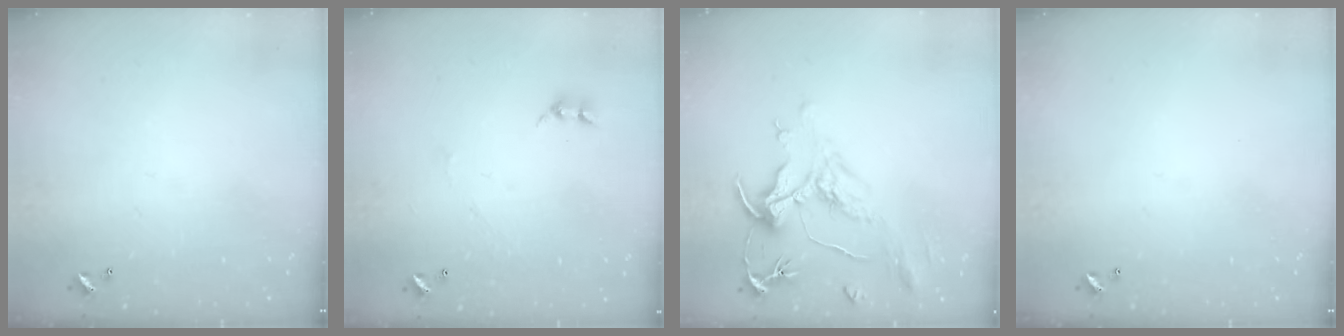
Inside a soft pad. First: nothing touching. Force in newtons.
{"total": 0.9, "press": 0.8, "slide": 0.4}
{"total": 2.1, "press": 1.6, "slide": 1.3}
{"total": 0.0}